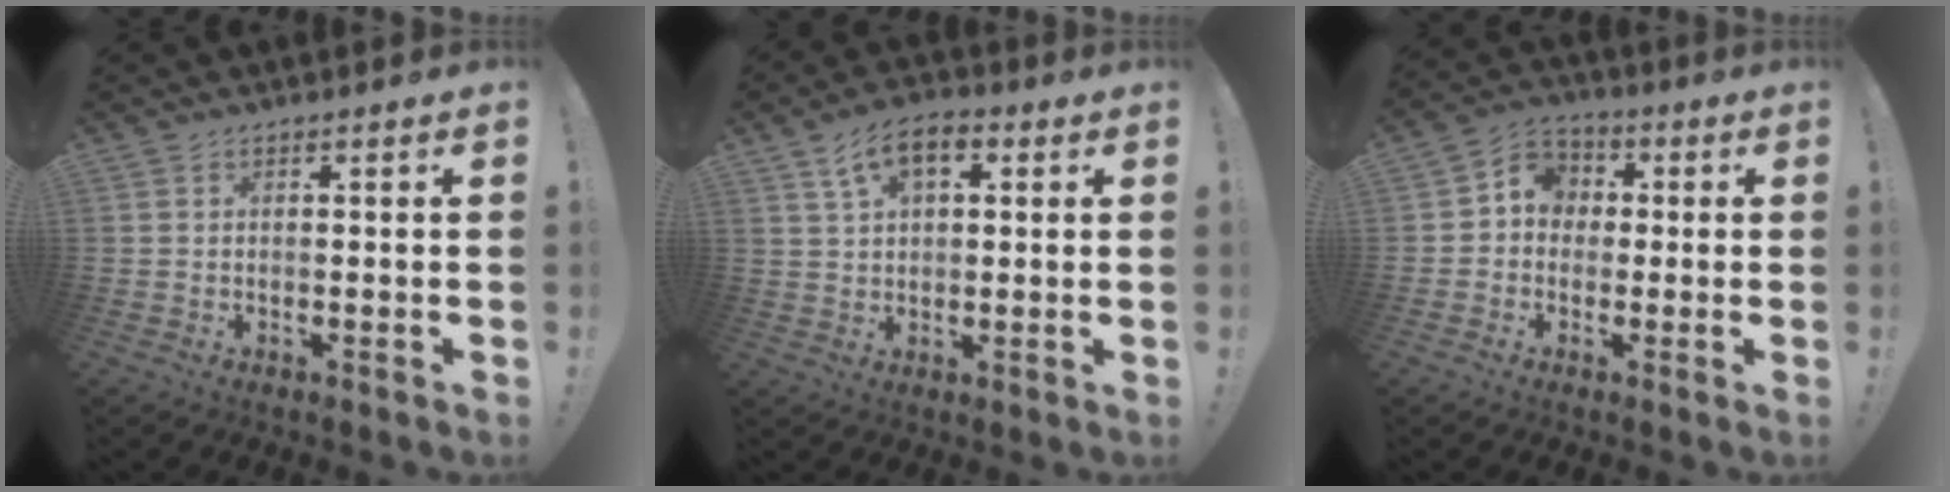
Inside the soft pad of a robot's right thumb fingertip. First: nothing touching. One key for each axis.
{"total": 9.1, "fx": 3.8, "fy": 5.0, "fz": 6.6, "tx": -0.100, "ty": -0.001, "tz": 0.070}
{"total": 7.1, "fx": -0.8, "fy": 6.4, "fz": 2.9, "tx": -0.040, "ty": 0.017, "tz": -0.008}